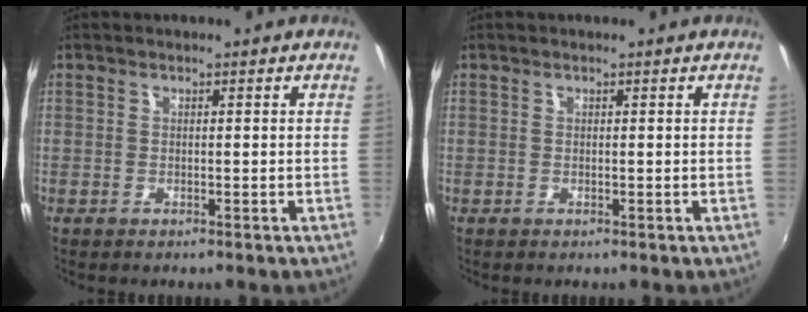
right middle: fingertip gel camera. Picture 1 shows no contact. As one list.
[{"total": 0.0}]